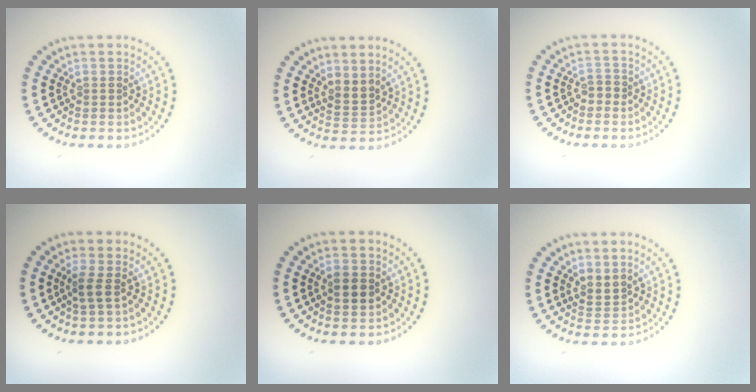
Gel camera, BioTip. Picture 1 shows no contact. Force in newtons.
{"total": 2.0, "press": 1.4, "slide": 1.4}
{"total": 1.0, "press": 0.8, "slide": 0.6}
{"total": 1.5, "press": 1.3, "slide": 0.9}
{"total": 2.1, "press": 2.1, "slide": 0.0}
{"total": 1.6, "press": 1.3, "slide": 1.0}